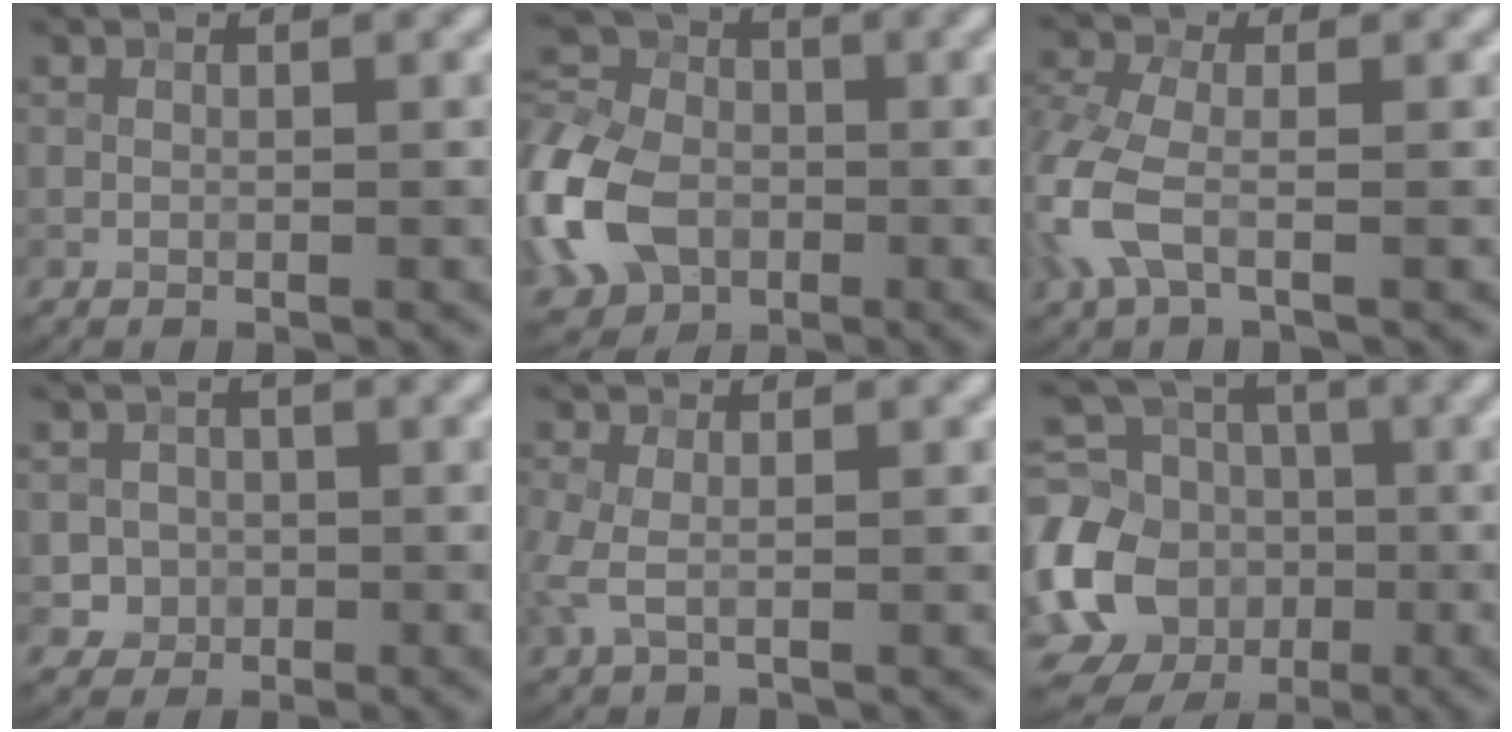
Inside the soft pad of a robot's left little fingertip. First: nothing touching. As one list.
[{"total": 11.4, "force": [-3.3, 8.1, 7.3], "torque": [-0.187, -0.001, -0.082]}, {"total": 5.4, "force": [-1.7, 3.0, 4.2], "torque": [-0.124, 0.005, -0.045]}, {"total": 2.5, "force": [-0.1, 2.5, 0.4], "torque": [0.005, 0.003, 0.003]}, {"total": 2.5, "force": [-0.2, 1.2, 2.1], "torque": [-0.060, 0.002, -0.008]}, {"total": 14.3, "force": [-3.6, 12.3, 6.5], "torque": [-0.161, -0.002, -0.079]}]